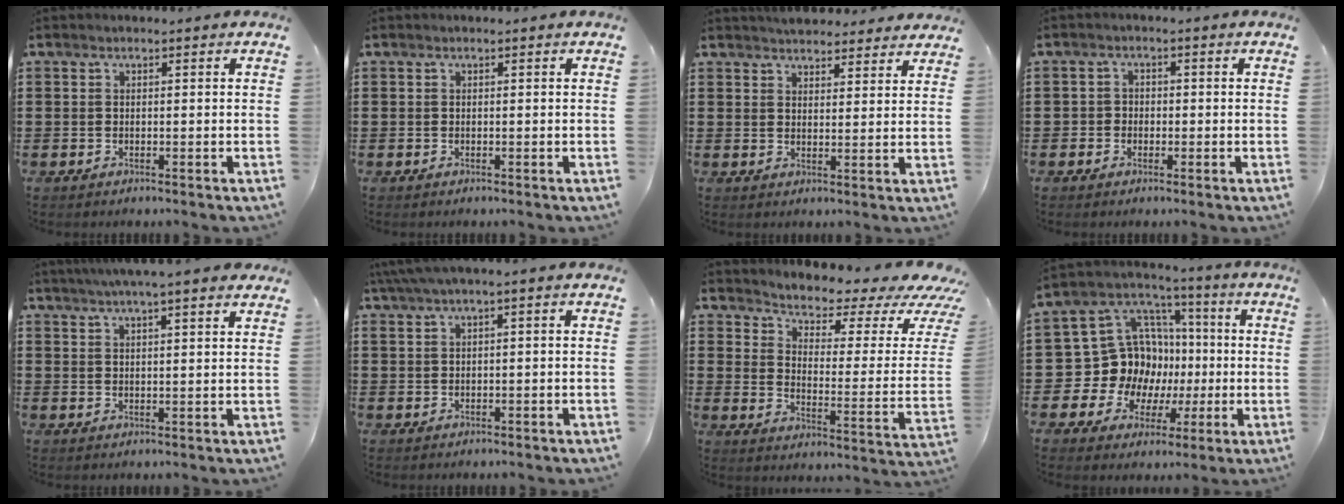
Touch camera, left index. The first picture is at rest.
{"total": 0.0}
{"total": 3.6, "force": [3.5, 0.6, 0.3], "torque": [-0.017, -0.011, 0.065]}
{"total": 1.6, "force": [-0.6, 1.4, 0.3], "torque": [-0.011, 0.003, -0.015]}
{"total": 4.3, "force": [3.6, -0.4, 2.2], "torque": [-0.053, -0.006, 0.064]}
{"total": 2.1, "force": [0.4, 0.1, 2.1], "torque": [-0.045, -0.004, 0.004]}
{"total": 3.0, "force": [2.5, 0.7, 1.4], "torque": [-0.039, -0.034, 0.032]}
{"total": 13.4, "force": [0.0, 12.6, 4.6], "torque": [-0.137, -0.018, 0.015]}